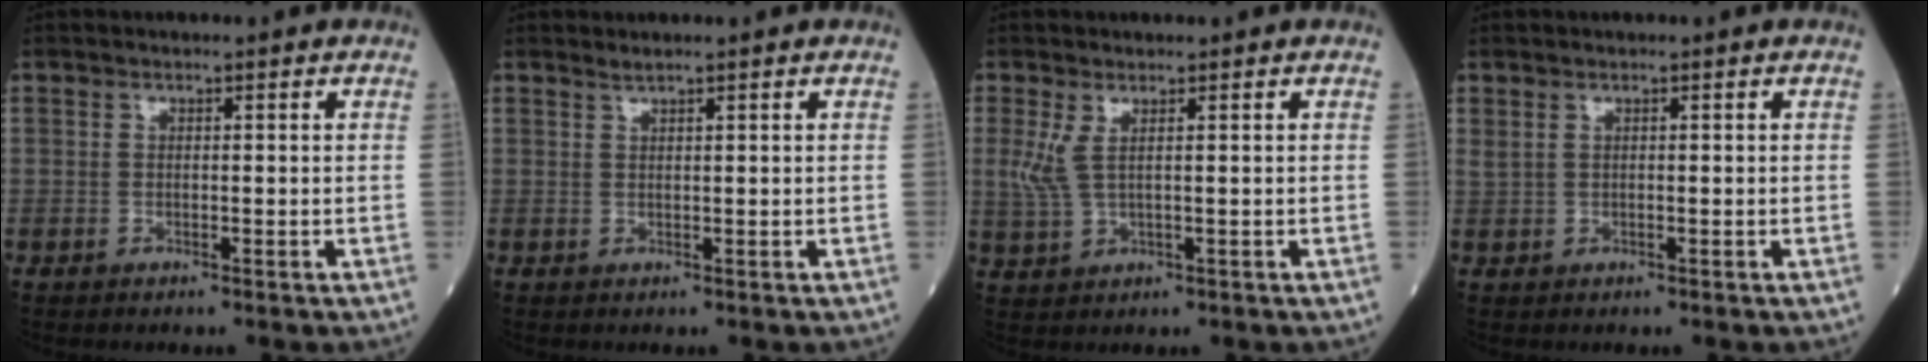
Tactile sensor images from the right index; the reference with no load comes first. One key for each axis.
{"total": 0.8, "fx": 0.7, "fy": -0.2, "fz": 0.1, "tx": -0.013, "ty": 0.001, "tz": 0.022}
{"total": 3.1, "fx": 1.0, "fy": 0.6, "fz": 2.8, "tx": -0.080, "ty": 0.000, "tz": 0.030}
{"total": 0.8, "fx": 0.5, "fy": 0.2, "fz": 0.6, "tx": -0.028, "ty": 0.010, "tz": 0.017}